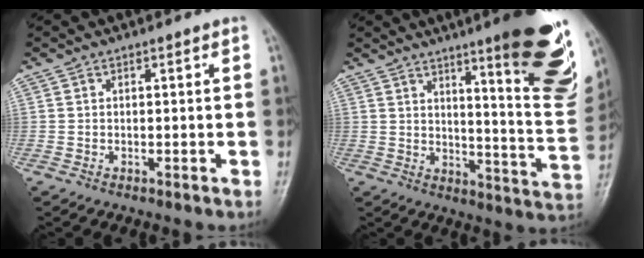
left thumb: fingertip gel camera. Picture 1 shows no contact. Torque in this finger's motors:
{"motor_torque": [2.35, 1.28, 1.41, -1.04, 0.23]}